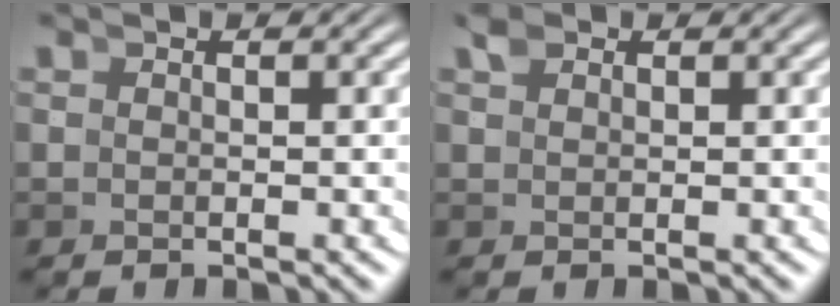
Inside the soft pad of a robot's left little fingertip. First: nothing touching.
{"total": 0.8, "force": [0.8, -0.2, 0.2], "torque": [-0.001, -0.002, 0.020]}